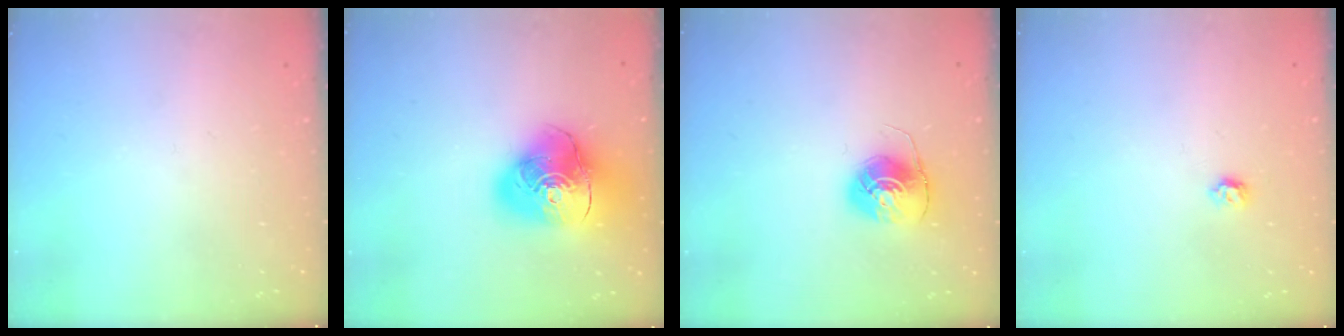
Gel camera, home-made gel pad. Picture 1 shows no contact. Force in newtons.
{"total": 18.0, "press": 17.8, "slide": 2.4}
{"total": 7.9, "press": 7.9, "slide": 0.1}
{"total": 4.0, "press": 3.9, "slide": 0.6}